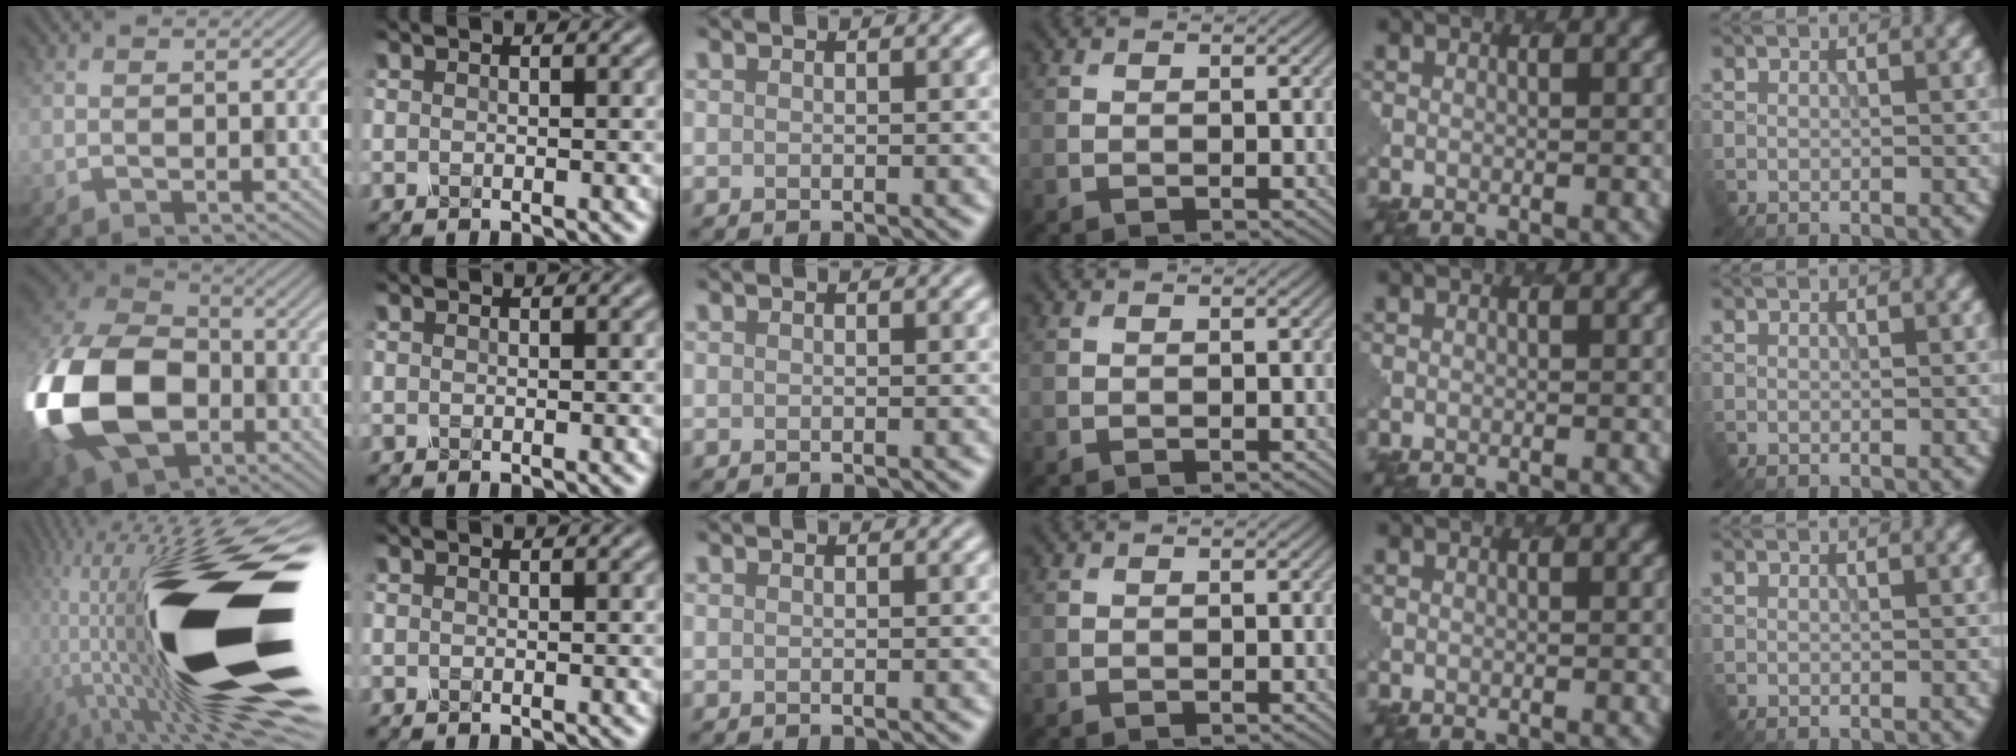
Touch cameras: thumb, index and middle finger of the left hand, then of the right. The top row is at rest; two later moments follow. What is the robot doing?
{"motion": "dispense", "object": "spray bottle"}